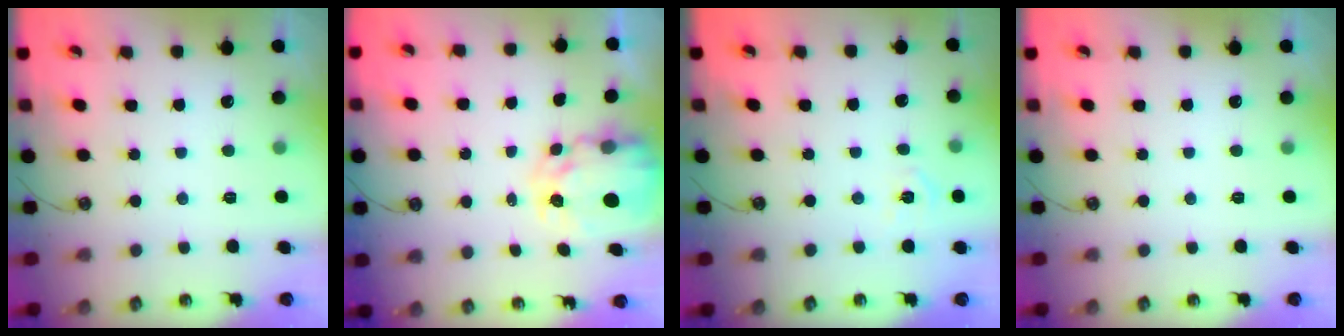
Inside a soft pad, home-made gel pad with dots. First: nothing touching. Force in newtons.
{"total": 6.0, "press": 6.0, "slide": 0.7}
{"total": 4.1, "press": 4.1, "slide": 0.3}
{"total": 0.0}